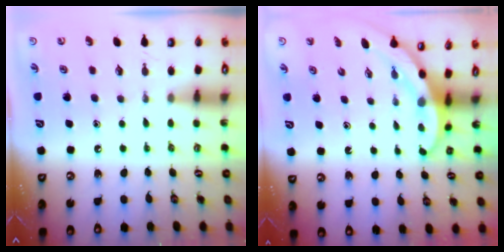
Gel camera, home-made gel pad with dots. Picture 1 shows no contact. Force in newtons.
{"total": 3.1, "press": 3.1, "slide": 0.1}